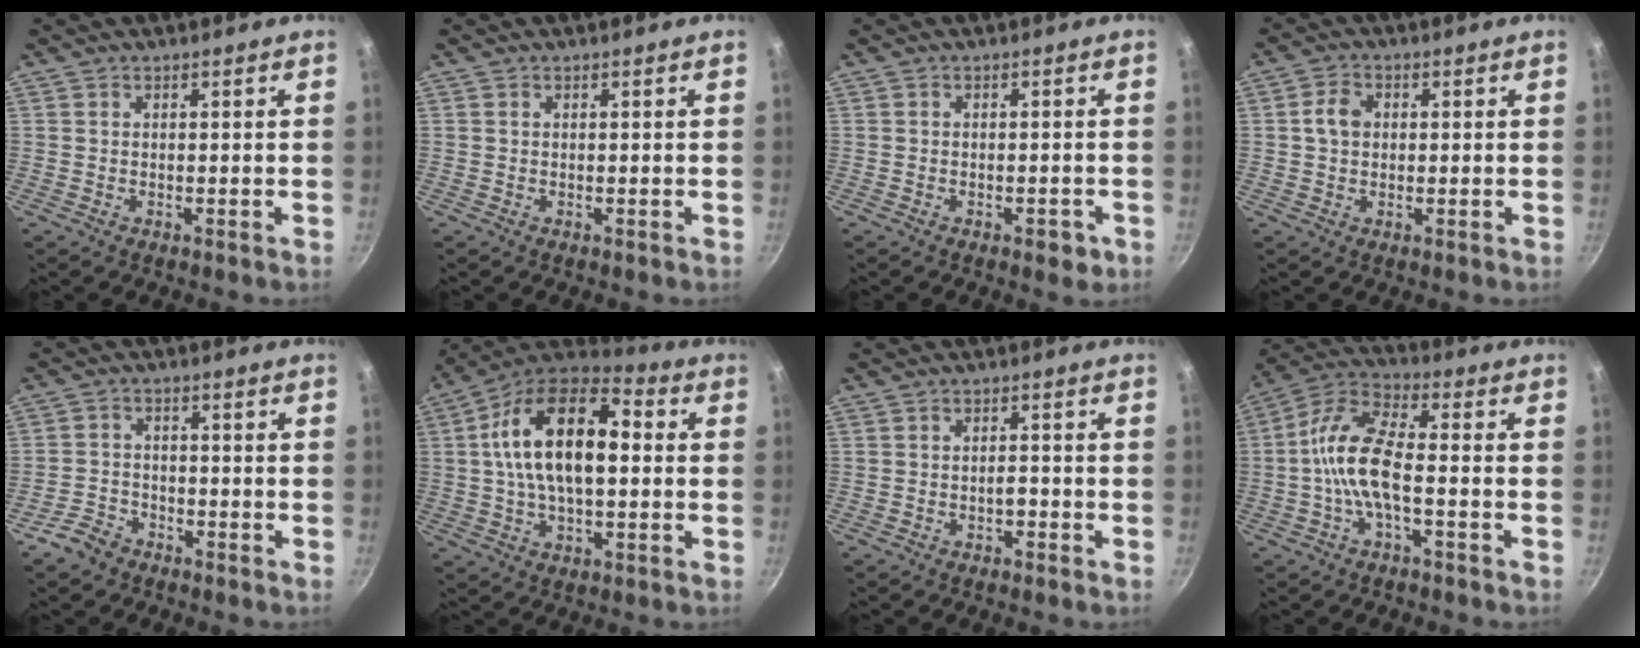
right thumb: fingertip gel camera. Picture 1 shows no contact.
{"total": 0.0}
{"total": 2.7, "force": [-1.4, 1.3, 1.8], "torque": [-0.014, 0.005, -0.018]}
{"total": 4.3, "force": [0.5, 3.4, 2.7], "torque": [-0.044, 0.008, 0.006]}
{"total": 4.8, "force": [-3.6, 2.9, 1.2], "torque": [-0.017, 0.019, -0.070]}
{"total": 19.5, "force": [2.0, 10.2, 16.5], "torque": [-0.279, 0.032, 0.025]}
{"total": 1.9, "force": [-1.2, 1.2, 1.0], "torque": [-0.006, 0.012, -0.019]}
{"total": 11.8, "force": [-1.9, 4.8, 10.6], "torque": [-0.227, 0.041, -0.041]}